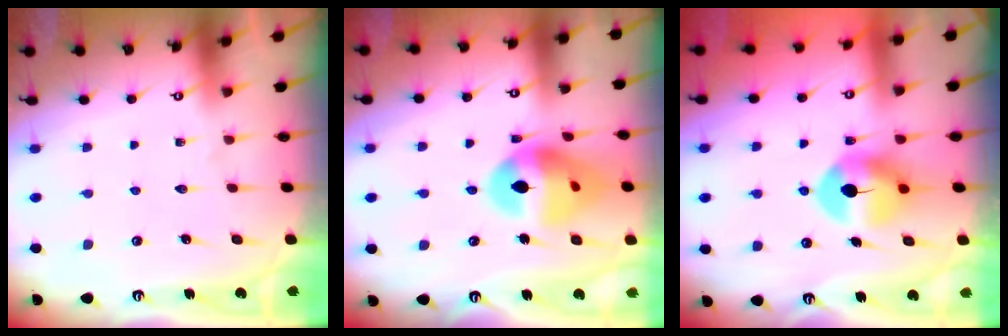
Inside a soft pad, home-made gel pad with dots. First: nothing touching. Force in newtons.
{"total": 16.3, "press": 16.2, "slide": 1.7}
{"total": 9.5, "press": 9.4, "slide": 0.9}